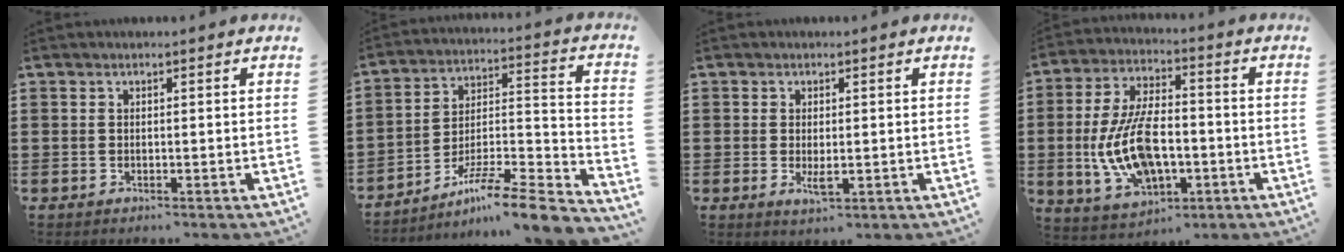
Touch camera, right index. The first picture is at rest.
{"total": 8.1, "force": [-6.4, 0.5, 5.0], "torque": [-0.084, -0.004, -0.128]}
{"total": 2.5, "force": [-0.1, 0.8, 2.3], "torque": [-0.049, -0.005, -0.003]}
{"total": 12.4, "force": [-2.3, 6.3, 10.5], "torque": [-0.236, -0.003, -0.043]}